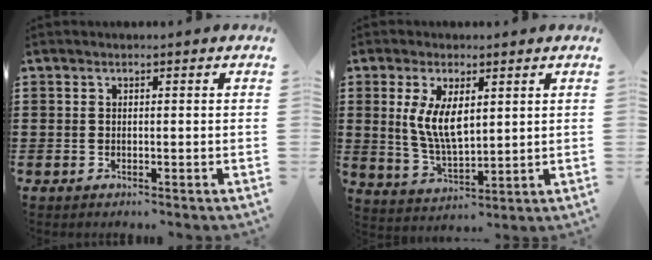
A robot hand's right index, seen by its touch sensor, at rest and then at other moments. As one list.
[{"total": 6.8, "force": [1.6, 3.2, 5.8], "torque": [-0.126, 0.003, 0.027]}]